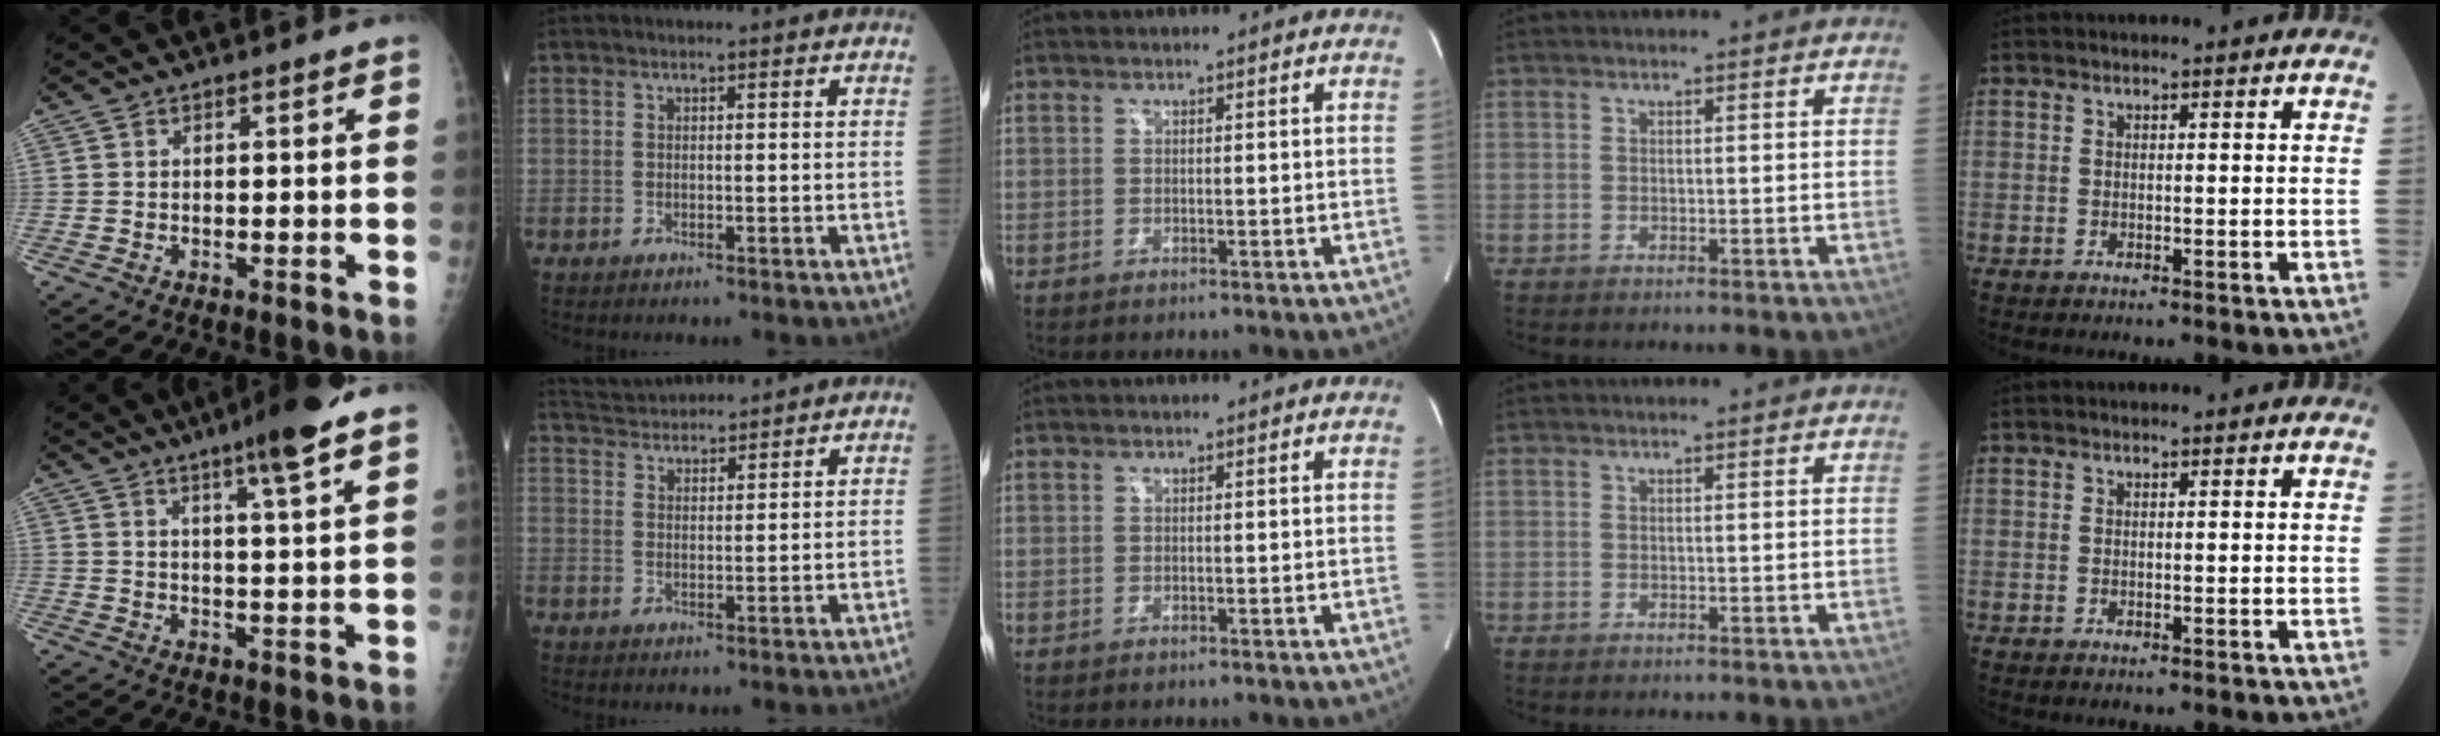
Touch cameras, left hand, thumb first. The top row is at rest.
{"thumb": {"total": 9.0, "force": [5.8, 0.1, 6.9], "torque": [-0.103, -0.023, 0.084]}, "index": {"total": 6.4, "force": [6.4, 0.4, 0.9], "torque": [-0.025, 0.036, 0.112]}}